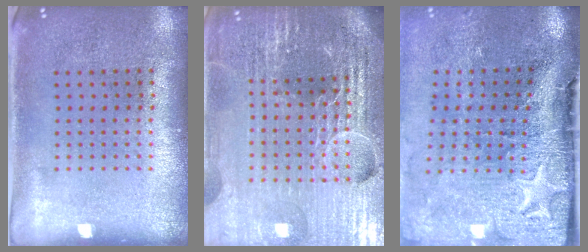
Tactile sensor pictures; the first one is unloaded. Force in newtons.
{"total": 6.5, "press": 5.7, "slide": 3.1}
{"total": 5.0, "press": 3.9, "slide": 3.1}